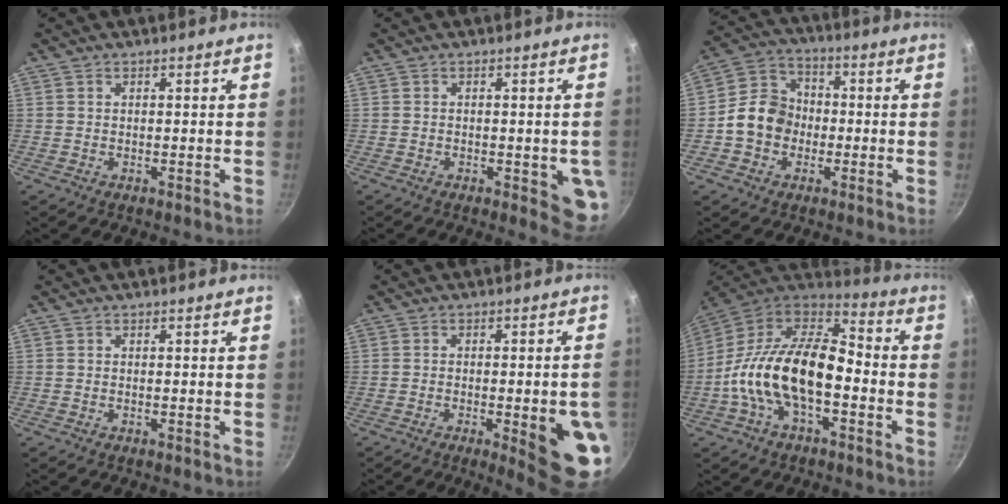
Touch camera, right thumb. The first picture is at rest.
{"total": 7.1, "force": [-1.7, 2.9, 6.3], "torque": [-0.045, -0.001, -0.019]}
{"total": 10.3, "force": [-1.9, 8.7, 5.1], "torque": [-0.059, 0.029, -0.052]}
{"total": 0.0}
{"total": 12.3, "force": [-3.4, 3.1, 11.4], "torque": [-0.119, 0.012, -0.037]}
{"total": 20.9, "force": [-4.3, 11.2, 17.1], "torque": [-0.293, 0.051, -0.093]}